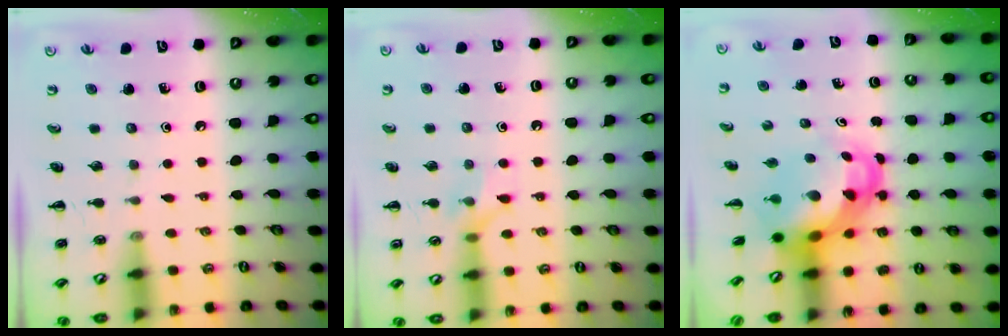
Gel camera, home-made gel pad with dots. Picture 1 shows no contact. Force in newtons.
{"total": 6.6, "press": 6.5, "slide": 0.9}
{"total": 6.3, "press": 6.1, "slide": 1.9}